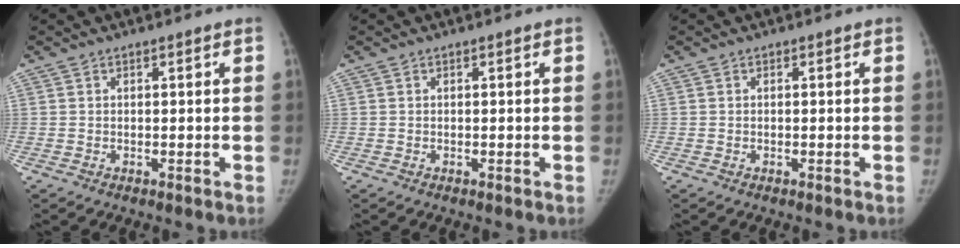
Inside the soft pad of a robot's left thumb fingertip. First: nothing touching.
{"total": 0.0}
{"total": 0.0}